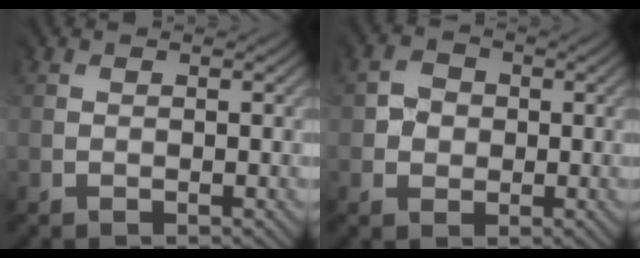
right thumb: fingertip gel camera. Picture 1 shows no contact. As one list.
[{"total": 2.3, "force": [0.0, 2.3, 0.1], "torque": [-0.001, 0.001, -0.002]}]